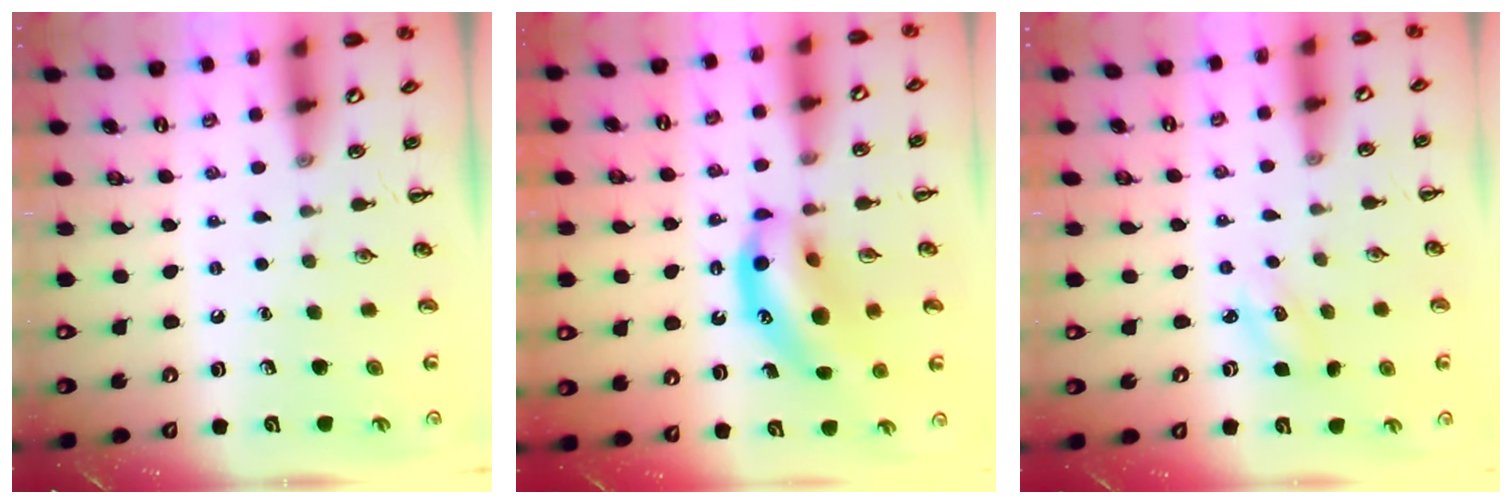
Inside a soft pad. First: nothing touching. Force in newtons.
{"total": 13.8, "press": 13.4, "slide": 3.3}
{"total": 3.0, "press": 2.9, "slide": 0.9}